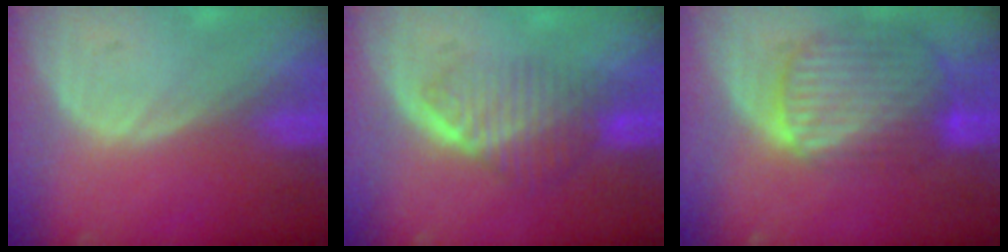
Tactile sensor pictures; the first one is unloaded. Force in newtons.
{"total": 6.6, "press": 6.0, "slide": 2.7}
{"total": 10.3, "press": 8.7, "slide": 5.6}